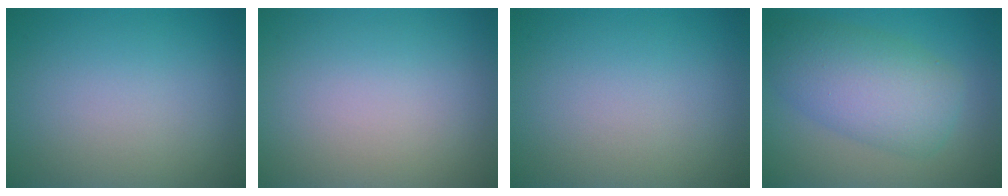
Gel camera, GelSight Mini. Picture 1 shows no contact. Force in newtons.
{"total": 0.0}
{"total": 0.0}
{"total": 6.7, "press": 6.7, "slide": 0.2}